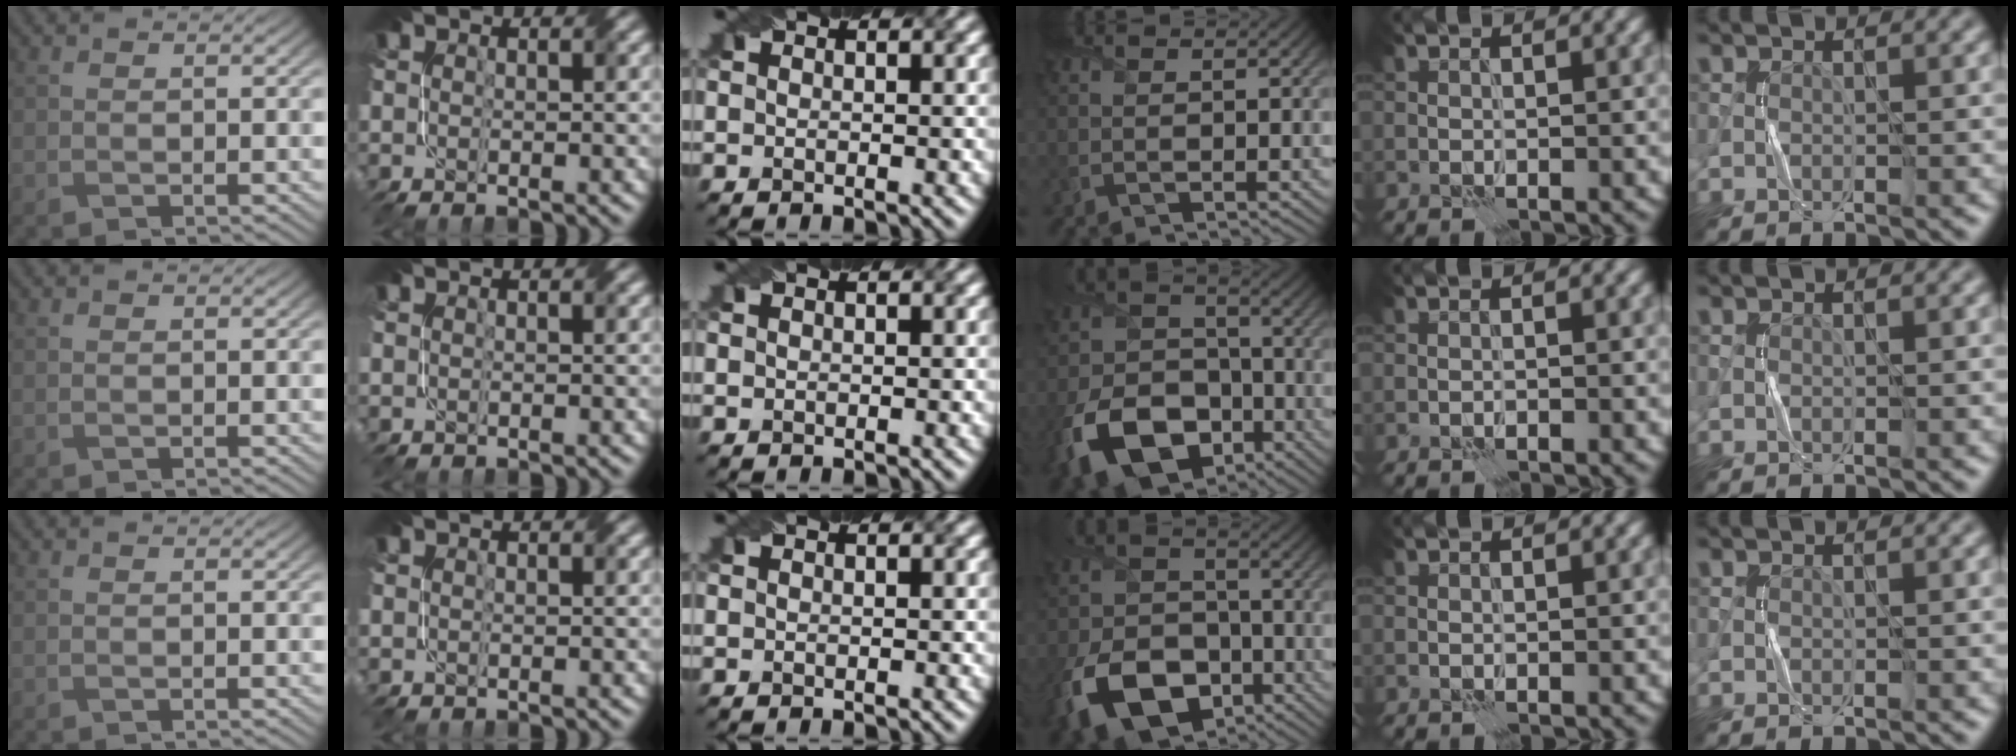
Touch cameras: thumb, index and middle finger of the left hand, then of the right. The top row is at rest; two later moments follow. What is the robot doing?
{"motion": "fold", "object": "napkin"}